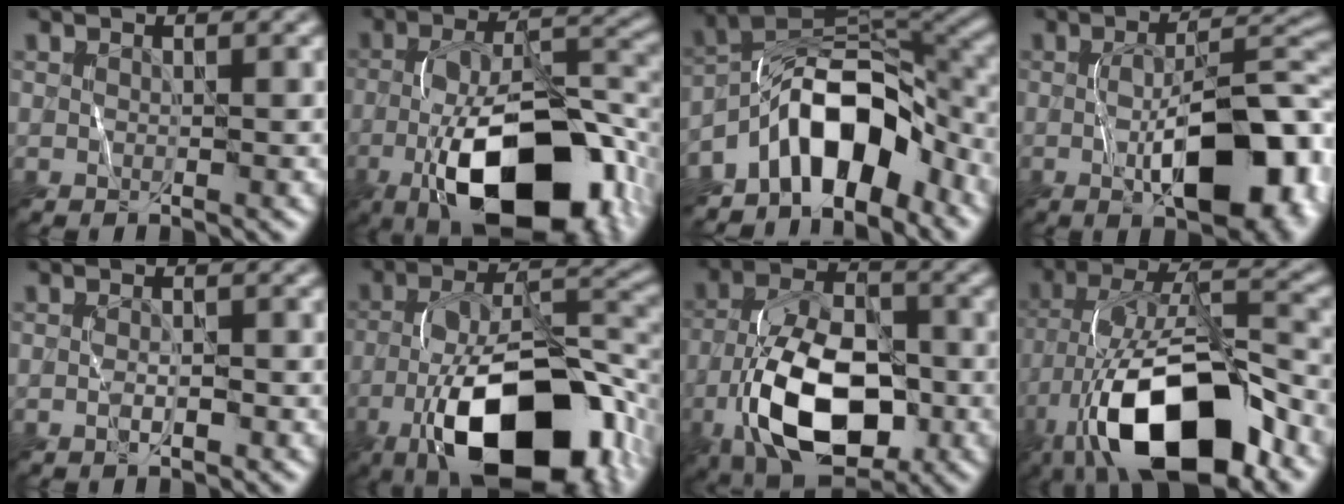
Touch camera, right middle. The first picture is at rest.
{"total": 15.0, "force": [-6.7, 6.7, 11.6], "torque": [-0.186, -0.007, -0.105]}
{"total": 8.8, "force": [-5.0, 4.2, 5.9], "torque": [-0.079, 0.026, -0.097]}
{"total": 11.6, "force": [-2.8, 4.8, 10.2], "torque": [-0.143, 0.008, -0.041]}
{"total": 0.8, "force": [-0.4, 0.2, 0.6], "torque": [-0.012, 0.007, -0.007]}
{"total": 16.1, "force": [-8.1, 7.0, 12.0], "torque": [-0.192, 0.004, -0.136]}
{"total": 10.9, "force": [-4.3, 5.8, 8.3], "torque": [-0.158, 0.006, -0.082]}
{"total": 14.6, "force": [-7.1, 6.0, 11.2], "torque": [-0.195, 0.018, -0.128]}